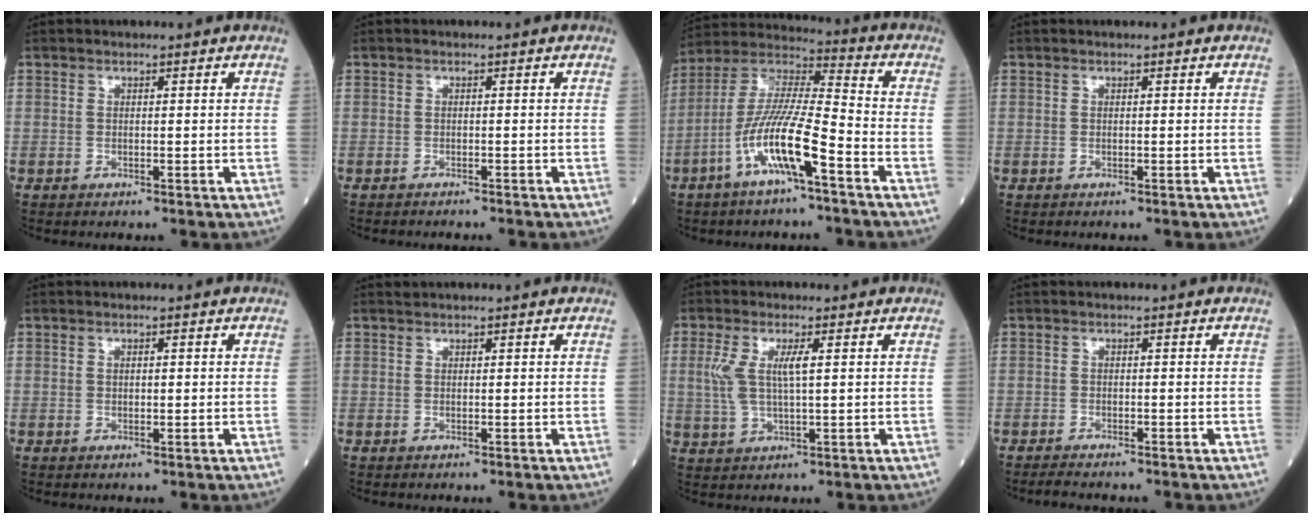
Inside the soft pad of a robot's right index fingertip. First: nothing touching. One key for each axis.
{"total": 2.0, "fx": -1.8, "fy": 0.3, "fz": 0.6, "tx": -0.013, "ty": -0.003, "tz": -0.023}
{"total": 13.2, "fx": -5.8, "fy": 1.2, "fz": 11.8, "tx": -0.242, "ty": 0.000, "tz": -0.115}
{"total": 0.0}
{"total": 0.8, "fx": 0.1, "fy": 0.4, "fz": 0.7, "tx": -0.013, "ty": -0.001, "tz": 0.003}
{"total": 0.0}
{"total": 5.4, "fx": 1.1, "fy": 1.1, "fz": 5.2, "tx": -0.124, "ty": 0.003, "tz": 0.026}
{"total": 2.7, "fx": -2.5, "fy": 0.4, "fz": 1.1, "tx": -0.024, "ty": -0.008, "tz": -0.037}